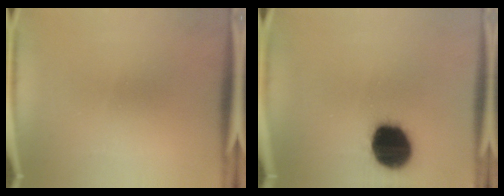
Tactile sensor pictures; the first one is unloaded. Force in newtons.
{"total": 19.2}